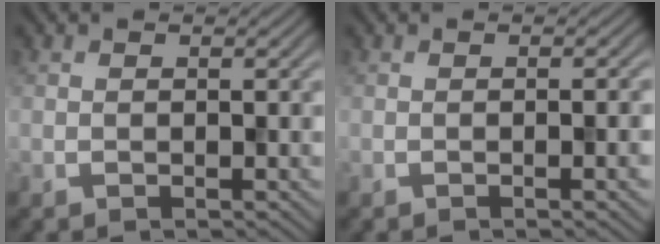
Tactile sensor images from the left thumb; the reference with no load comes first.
{"total": 1.6, "force": [-0.3, -0.4, 1.5], "torque": [-0.018, 0.005, -0.005]}